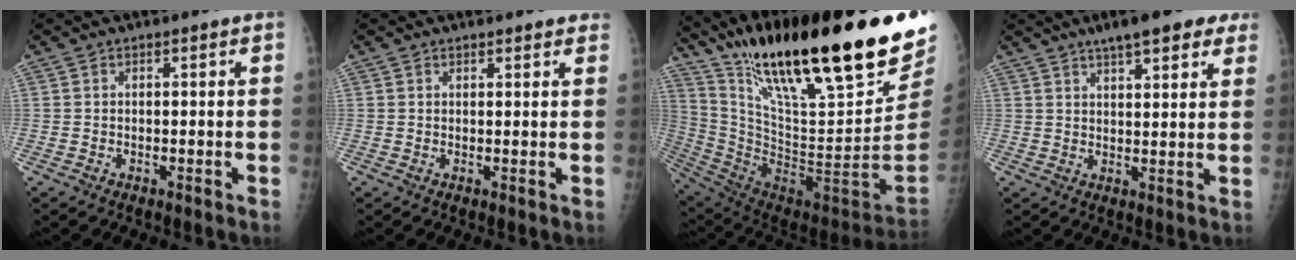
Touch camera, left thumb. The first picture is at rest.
{"total": 2.7, "force": [2.4, 0.7, 0.8], "torque": [0.003, -0.004, 0.023]}
{"total": 37.3, "force": [23.0, 9.0, 28.0], "torque": [-0.423, -0.069, 0.395]}
{"total": 11.8, "force": [7.9, 3.3, 8.1], "torque": [-0.088, -0.013, 0.106]}